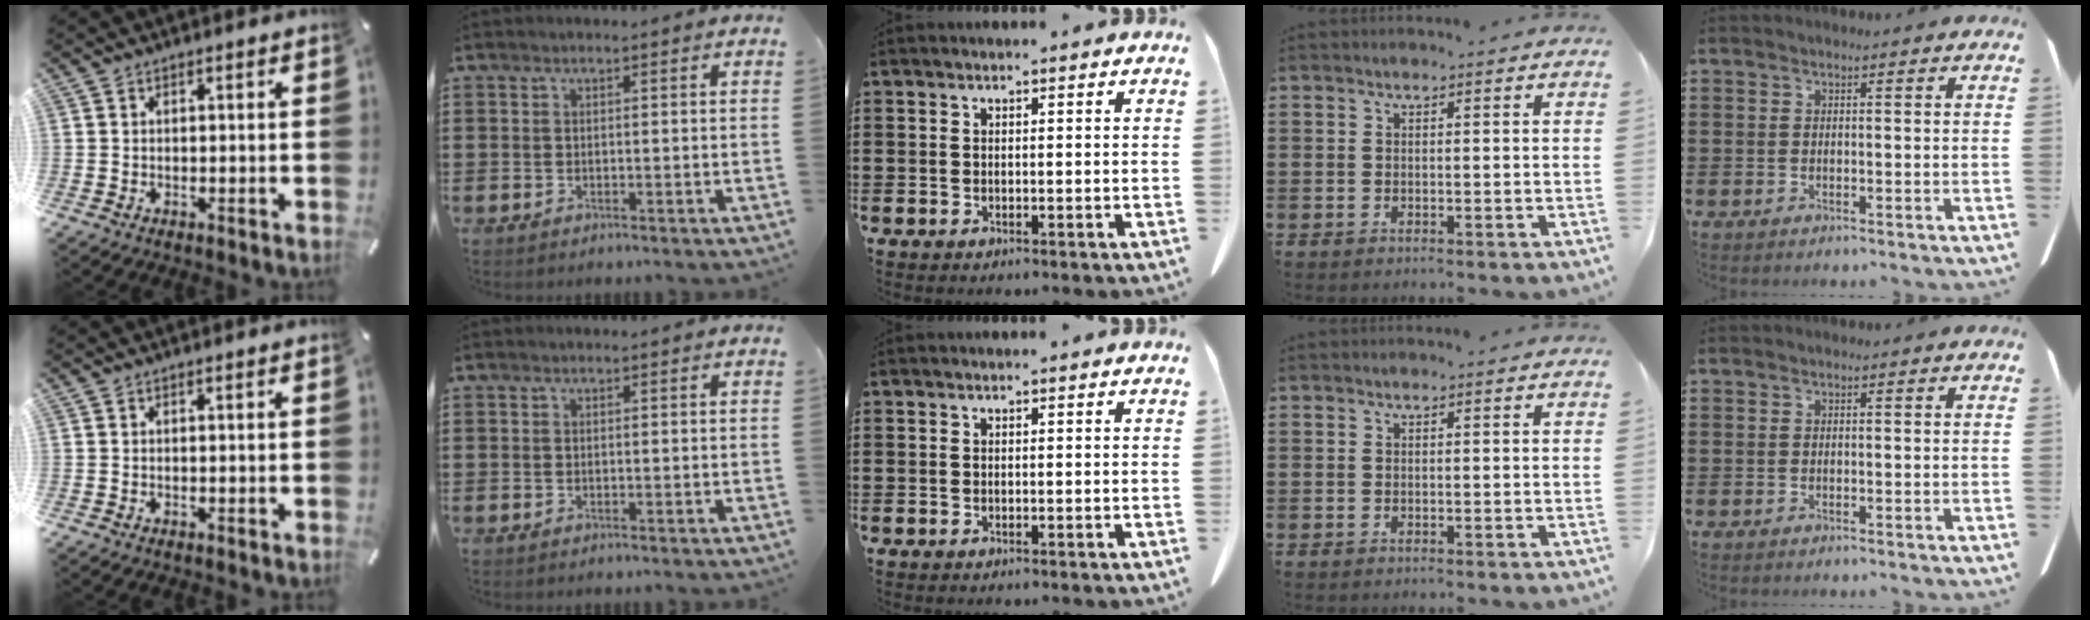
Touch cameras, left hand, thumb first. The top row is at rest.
{}